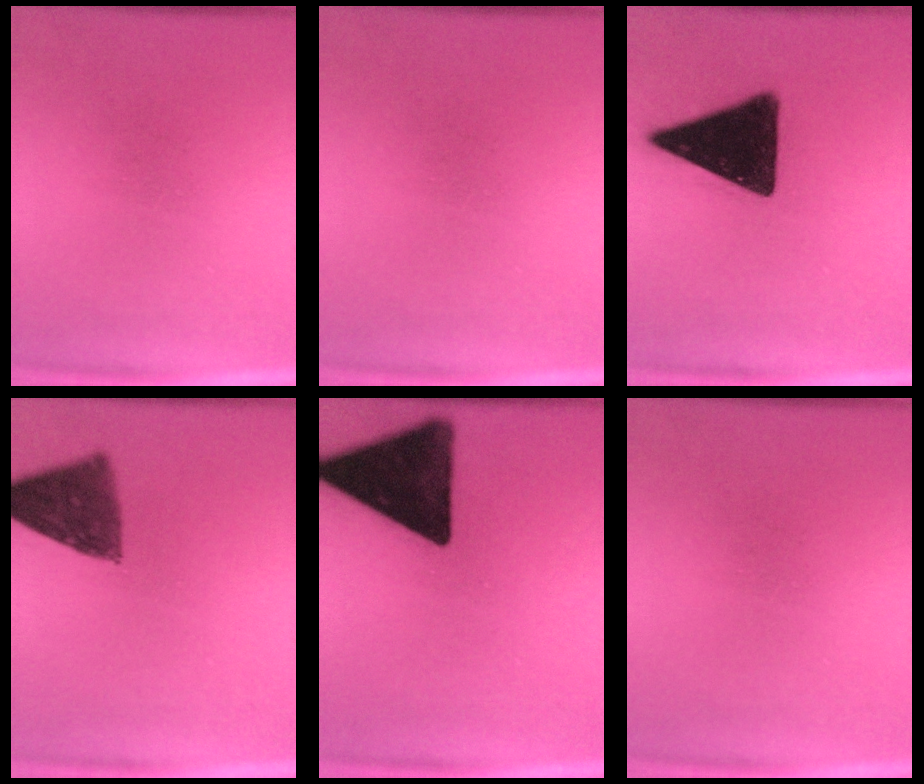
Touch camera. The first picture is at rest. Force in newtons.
{"total": 0.0}
{"total": 17.9}
{"total": 9.8}
{"total": 17.1}
{"total": 0.0}